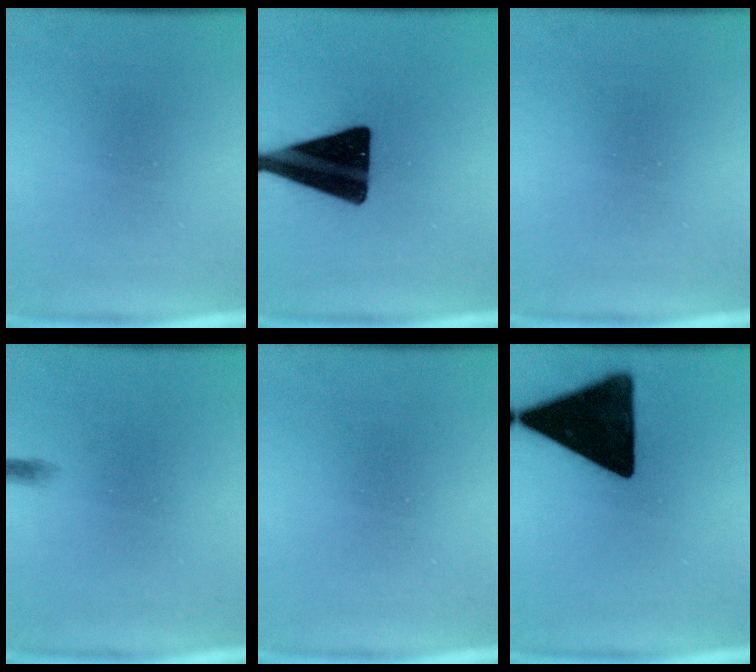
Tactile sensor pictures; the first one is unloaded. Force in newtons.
{"total": 18.3}
{"total": 0.0}
{"total": 0.6}
{"total": 0.0}
{"total": 17.5}